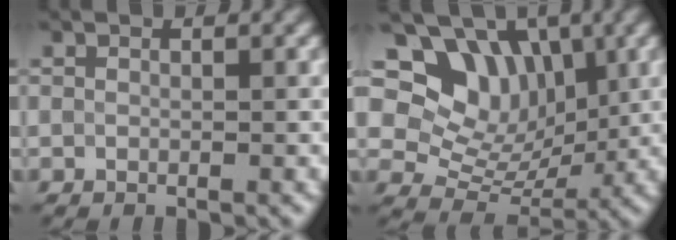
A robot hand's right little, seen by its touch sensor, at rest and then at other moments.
{"total": 9.7, "force": [4.4, 7.2, 4.9], "torque": [-0.087, 0.023, 0.057]}